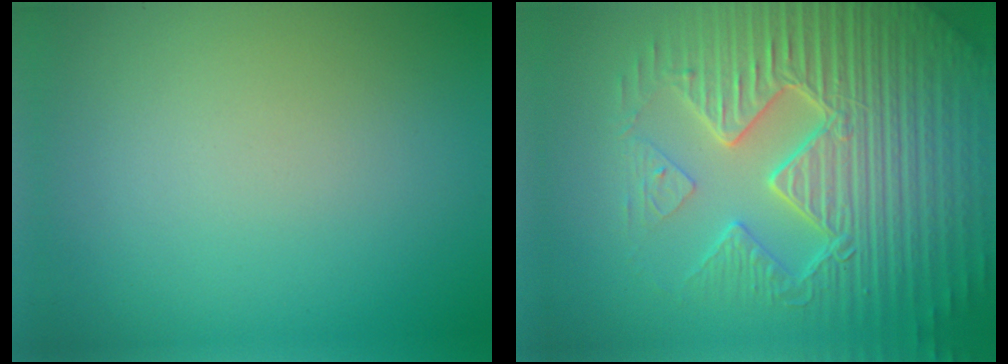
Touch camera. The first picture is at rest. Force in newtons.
{"total": 9.5, "press": 6.8, "slide": 6.7}